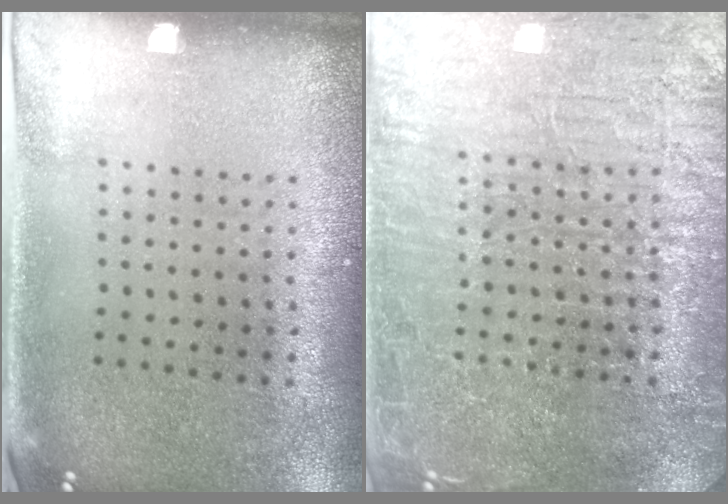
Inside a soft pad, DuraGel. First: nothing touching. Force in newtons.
{"total": 6.9, "press": 6.9, "slide": 1.0}